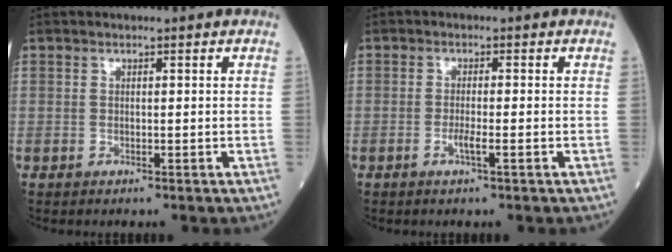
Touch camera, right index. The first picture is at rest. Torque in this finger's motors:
{"motor_torque": [-0.18, -0.03, -0.03, 0.03]}